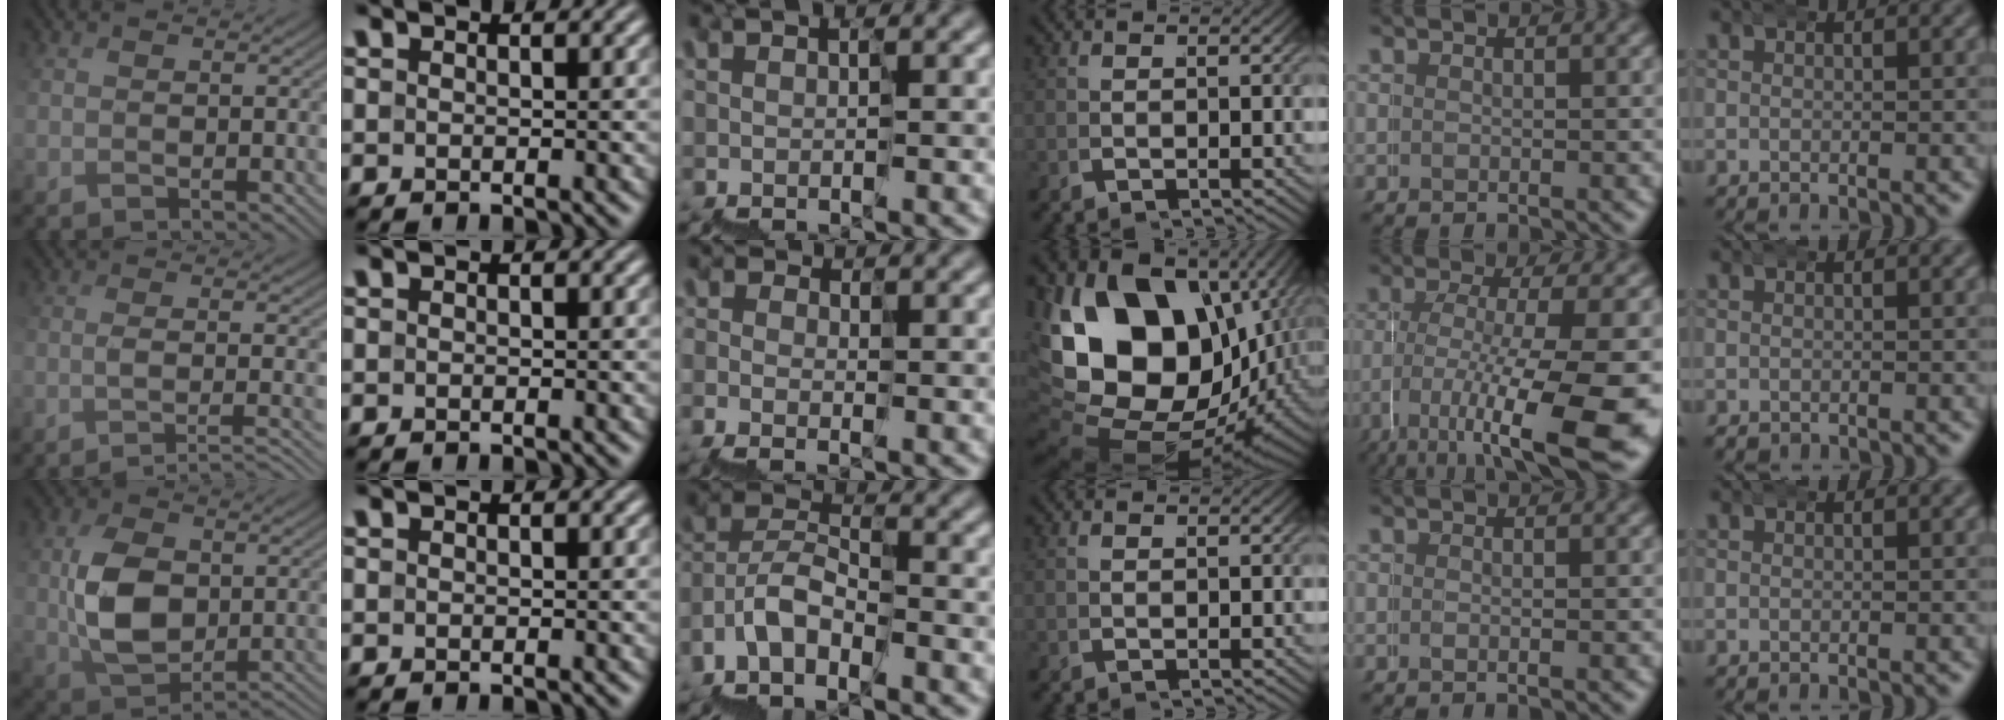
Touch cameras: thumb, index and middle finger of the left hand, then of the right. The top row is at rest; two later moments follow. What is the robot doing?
{"motion": "wrap", "object": "belt"}